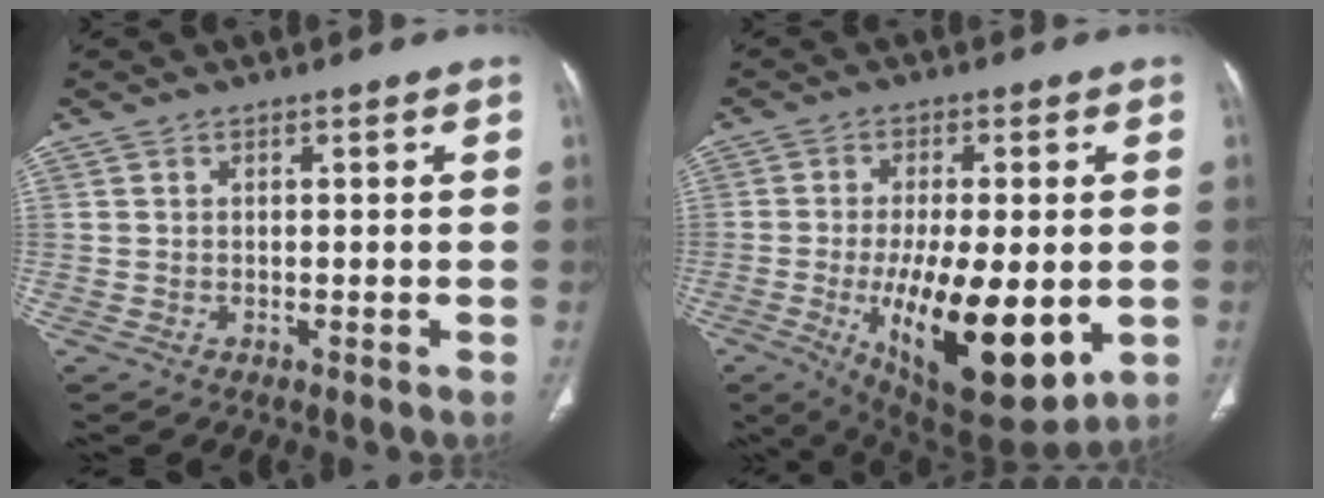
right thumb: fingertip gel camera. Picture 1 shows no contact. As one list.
[{"total": 20.3, "force": [-4.4, 7.8, 18.2], "torque": [-0.290, -0.024, -0.048]}]